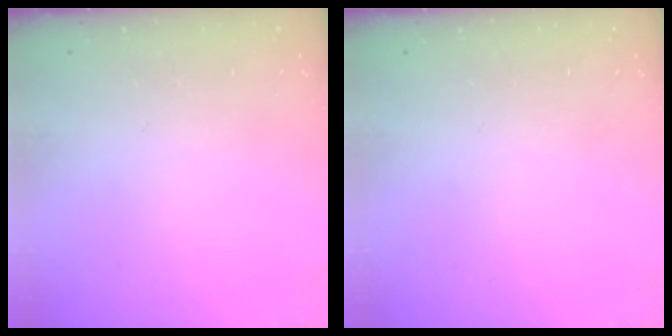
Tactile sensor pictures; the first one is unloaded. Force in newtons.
{"total": 0.0}